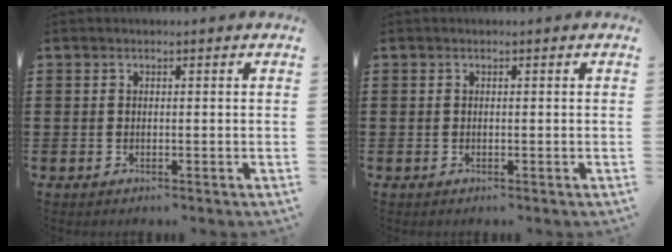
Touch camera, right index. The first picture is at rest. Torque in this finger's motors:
{"motor_torque": [-0.01, 0.02, 0.01, -0.01]}